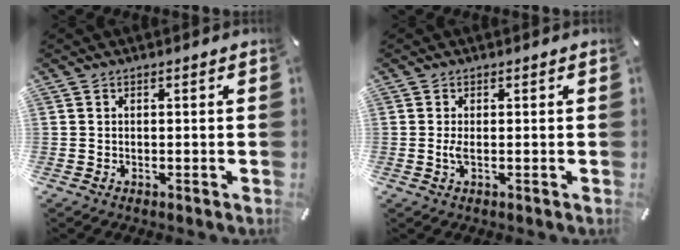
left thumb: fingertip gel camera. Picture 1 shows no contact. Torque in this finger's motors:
{"motor_torque": [-0.06, -0.09, 0.44, 0.12, 0.04]}